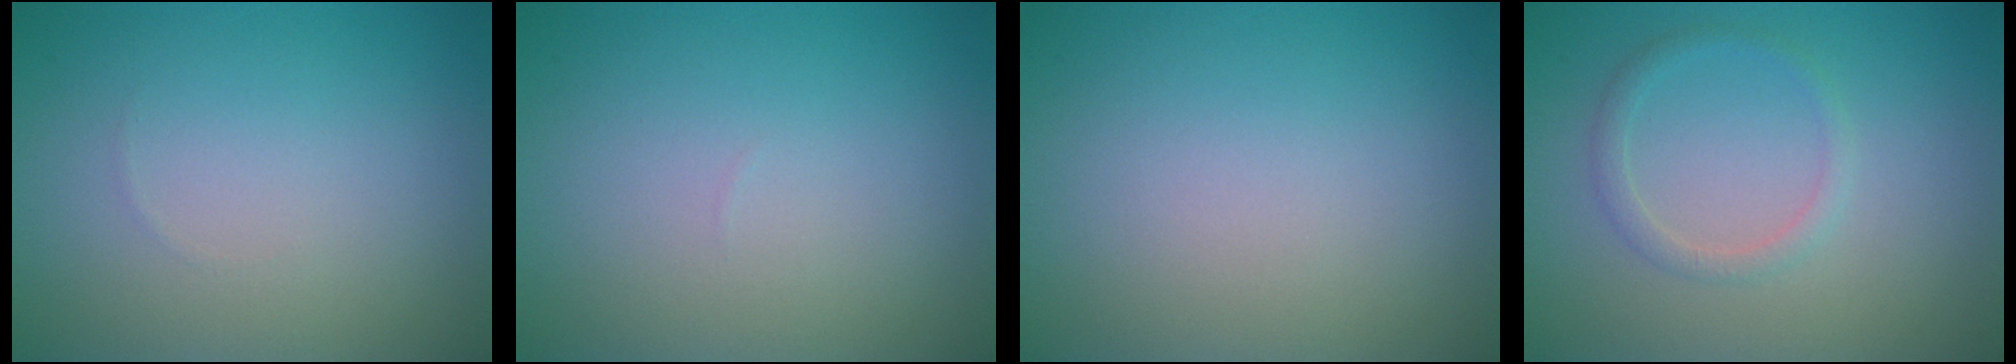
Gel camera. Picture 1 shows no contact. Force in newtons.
{"total": 0.0}
{"total": 0.0}
{"total": 1.4, "press": 1.4, "slide": 0.1}